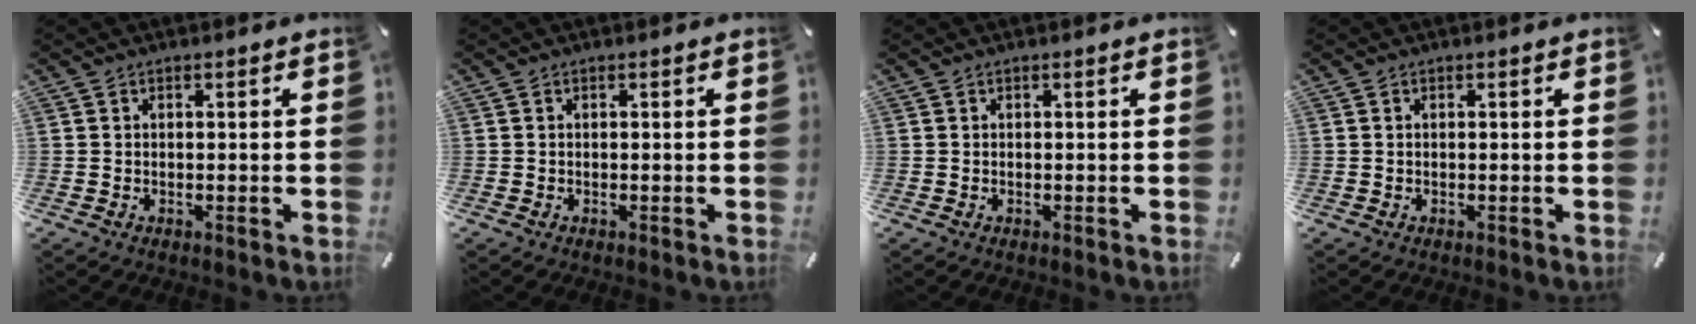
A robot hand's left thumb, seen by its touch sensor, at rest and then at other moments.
{"total": 0.0}
{"total": 0.0}
{"total": 0.0}